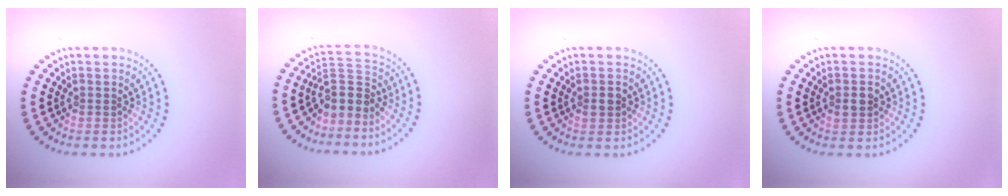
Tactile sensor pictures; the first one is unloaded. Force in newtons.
{"total": 3.0, "press": 2.5, "slide": 1.7}
{"total": 1.0, "press": 0.9, "slide": 0.2}
{"total": 1.9, "press": 1.9, "slide": 0.1}